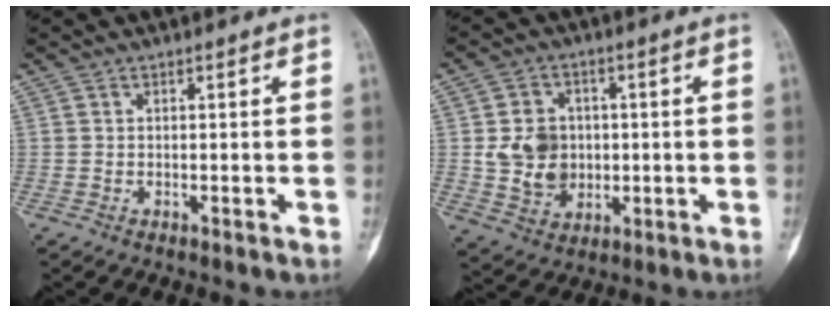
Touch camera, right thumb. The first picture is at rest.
{"total": 9.6, "force": [0.2, 8.1, 5.2], "torque": [-0.062, -0.003, 0.011]}